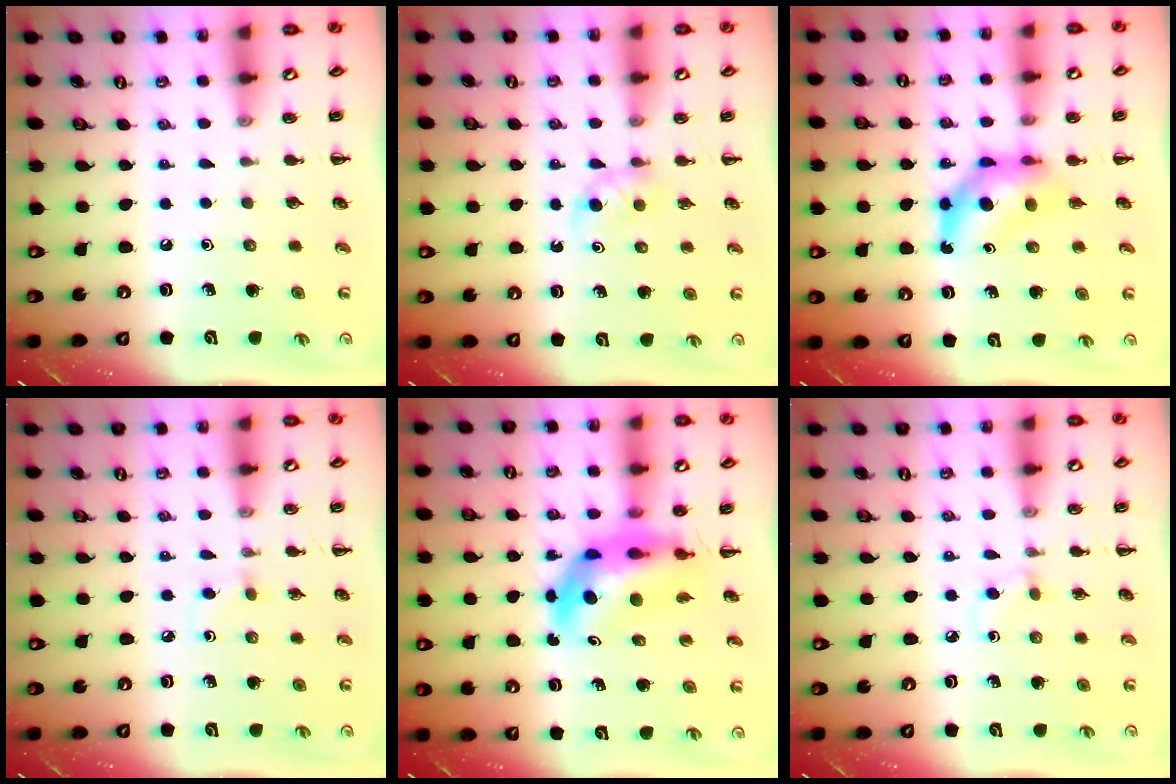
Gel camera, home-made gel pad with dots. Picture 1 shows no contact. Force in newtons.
{"total": 3.3, "press": 3.0, "slide": 1.3}
{"total": 7.2, "press": 7.0, "slide": 1.7}
{"total": 3.8, "press": 3.5, "slide": 1.5}
{"total": 9.2, "press": 8.7, "slide": 2.9}
{"total": 3.6, "press": 3.3, "slide": 1.4}